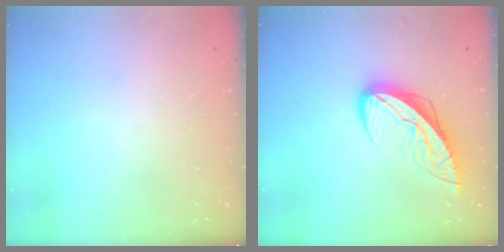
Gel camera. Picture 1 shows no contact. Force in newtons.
{"total": 9.1, "press": 9.0, "slide": 1.0}